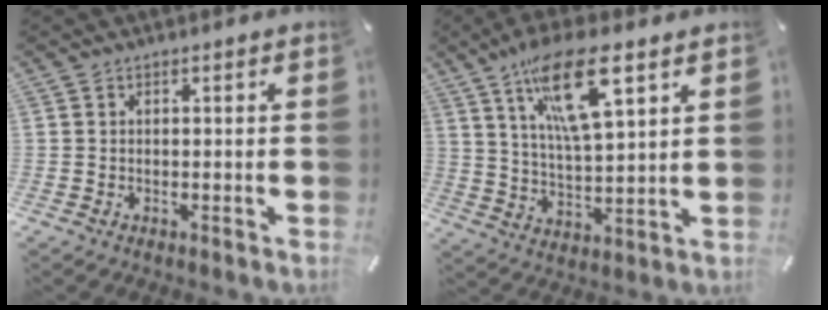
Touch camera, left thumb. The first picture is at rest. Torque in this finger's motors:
{"motor_torque": [2.46, 2.23, 1.42, -1.34, 0.22]}